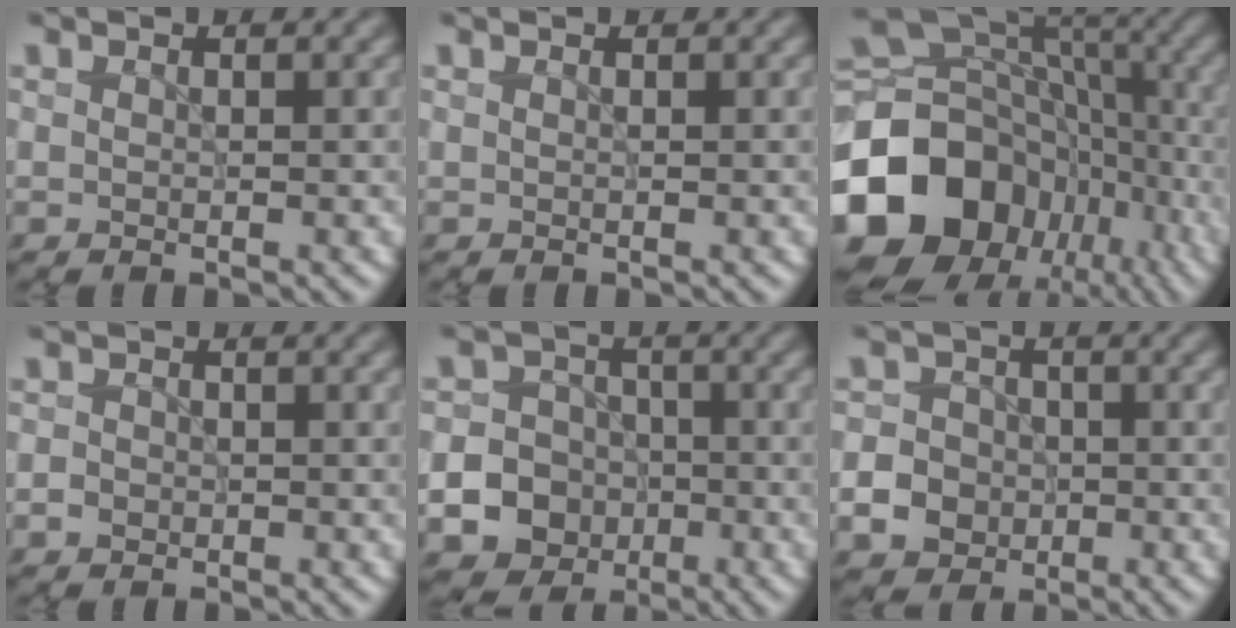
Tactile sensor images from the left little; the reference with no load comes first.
{"total": 0.0}
{"total": 20.8, "force": [-7.8, 16.2, 10.5], "torque": [-0.220, -0.018, -0.120]}
{"total": 1.1, "force": [-0.4, 1.0, 0.4], "torque": [-0.003, -0.001, -0.010]}
{"total": 18.0, "force": [-6.2, 16.6, 3.1], "torque": [-0.096, -0.047, -0.127]}
{"total": 5.5, "force": [-1.7, 4.9, 1.6], "torque": [-0.023, -0.004, -0.050]}